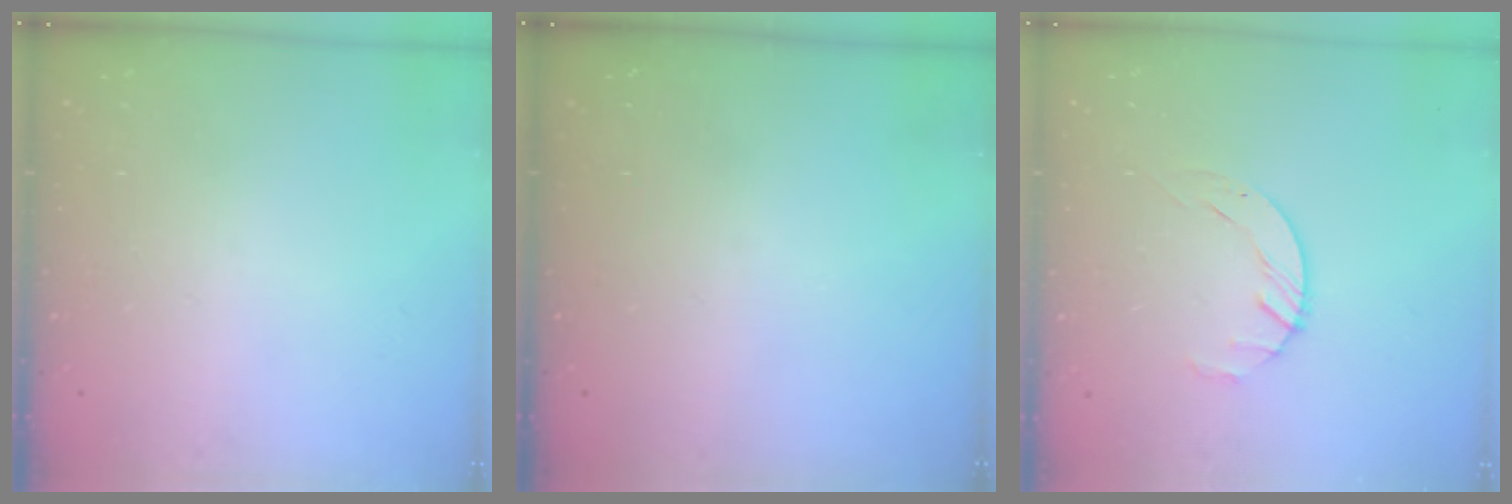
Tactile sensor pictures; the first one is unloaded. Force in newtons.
{"total": 0.0}
{"total": 1.5, "press": 1.5, "slide": 0.2}